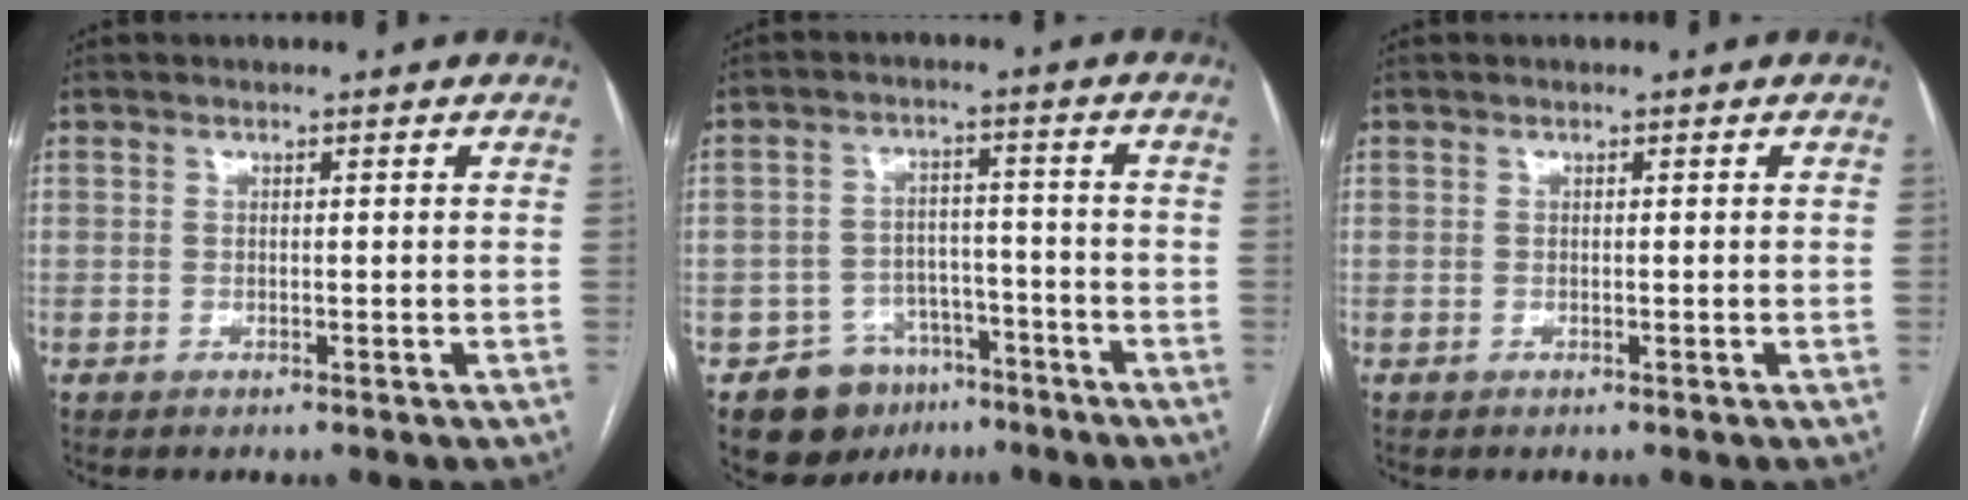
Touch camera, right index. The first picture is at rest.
{"total": 9.1, "force": [-5.8, 6.6, 2.3], "torque": [-0.030, 0.021, -0.084]}
{"total": 0.0}